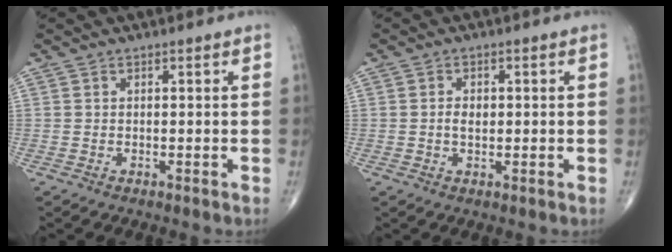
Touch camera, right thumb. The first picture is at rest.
{"total": 2.4, "force": [0.1, 1.4, 1.9], "torque": [-0.033, 0.001, 0.001]}